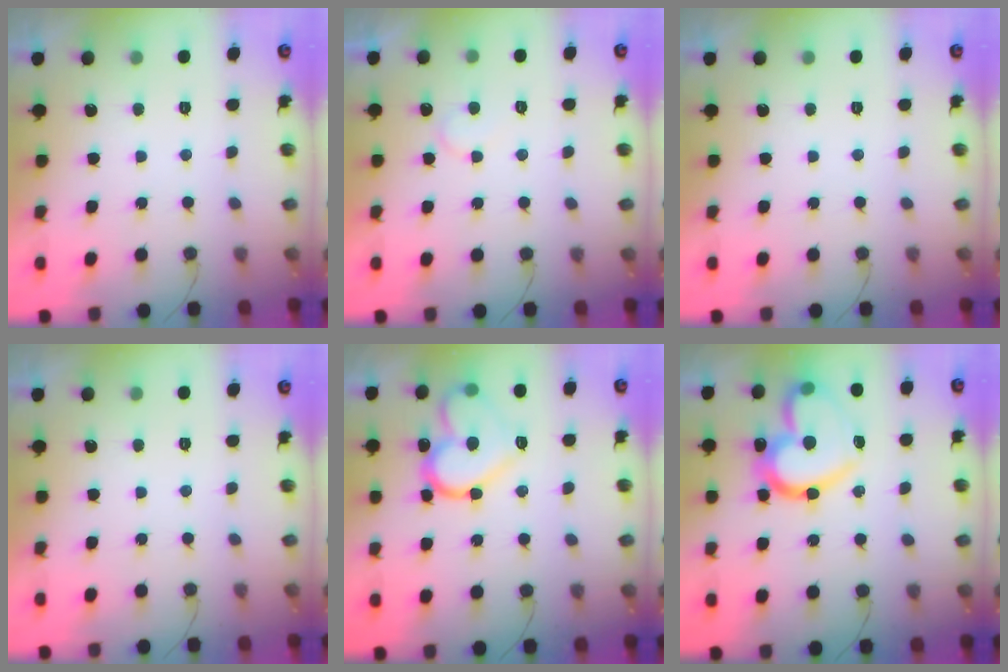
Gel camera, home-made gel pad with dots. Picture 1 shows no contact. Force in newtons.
{"total": 4.7, "press": 4.7, "slide": 0.4}
{"total": 0.0}
{"total": 0.0}
{"total": 16.2, "press": 16.2, "slide": 1.4}
{"total": 21.8, "press": 21.7, "slide": 2.4}